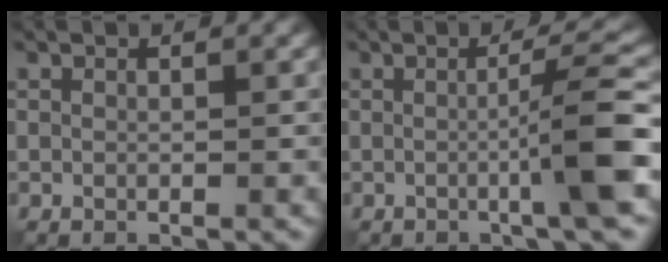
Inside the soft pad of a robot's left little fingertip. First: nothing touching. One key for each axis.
{"total": 5.6, "fx": -0.7, "fy": 0.7, "fz": 5.5, "tx": -0.082, "ty": 0.006, "tz": -0.014}